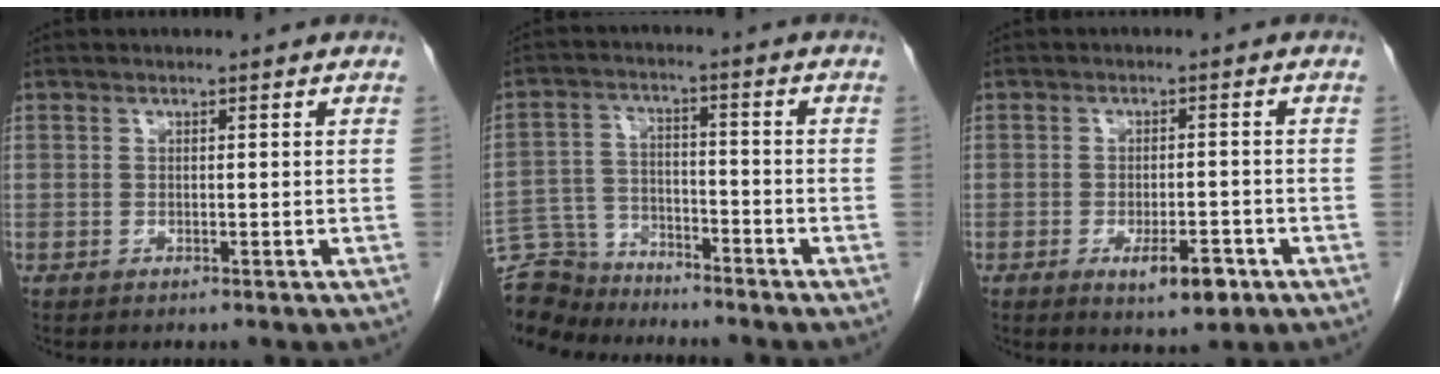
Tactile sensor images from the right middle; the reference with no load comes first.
{"total": 10.4, "force": [-10.0, 2.7, 0.3], "torque": [-0.012, 0.018, -0.186]}
{"total": 5.1, "force": [-2.6, 1.8, 4.1], "torque": [-0.057, -0.002, -0.030]}